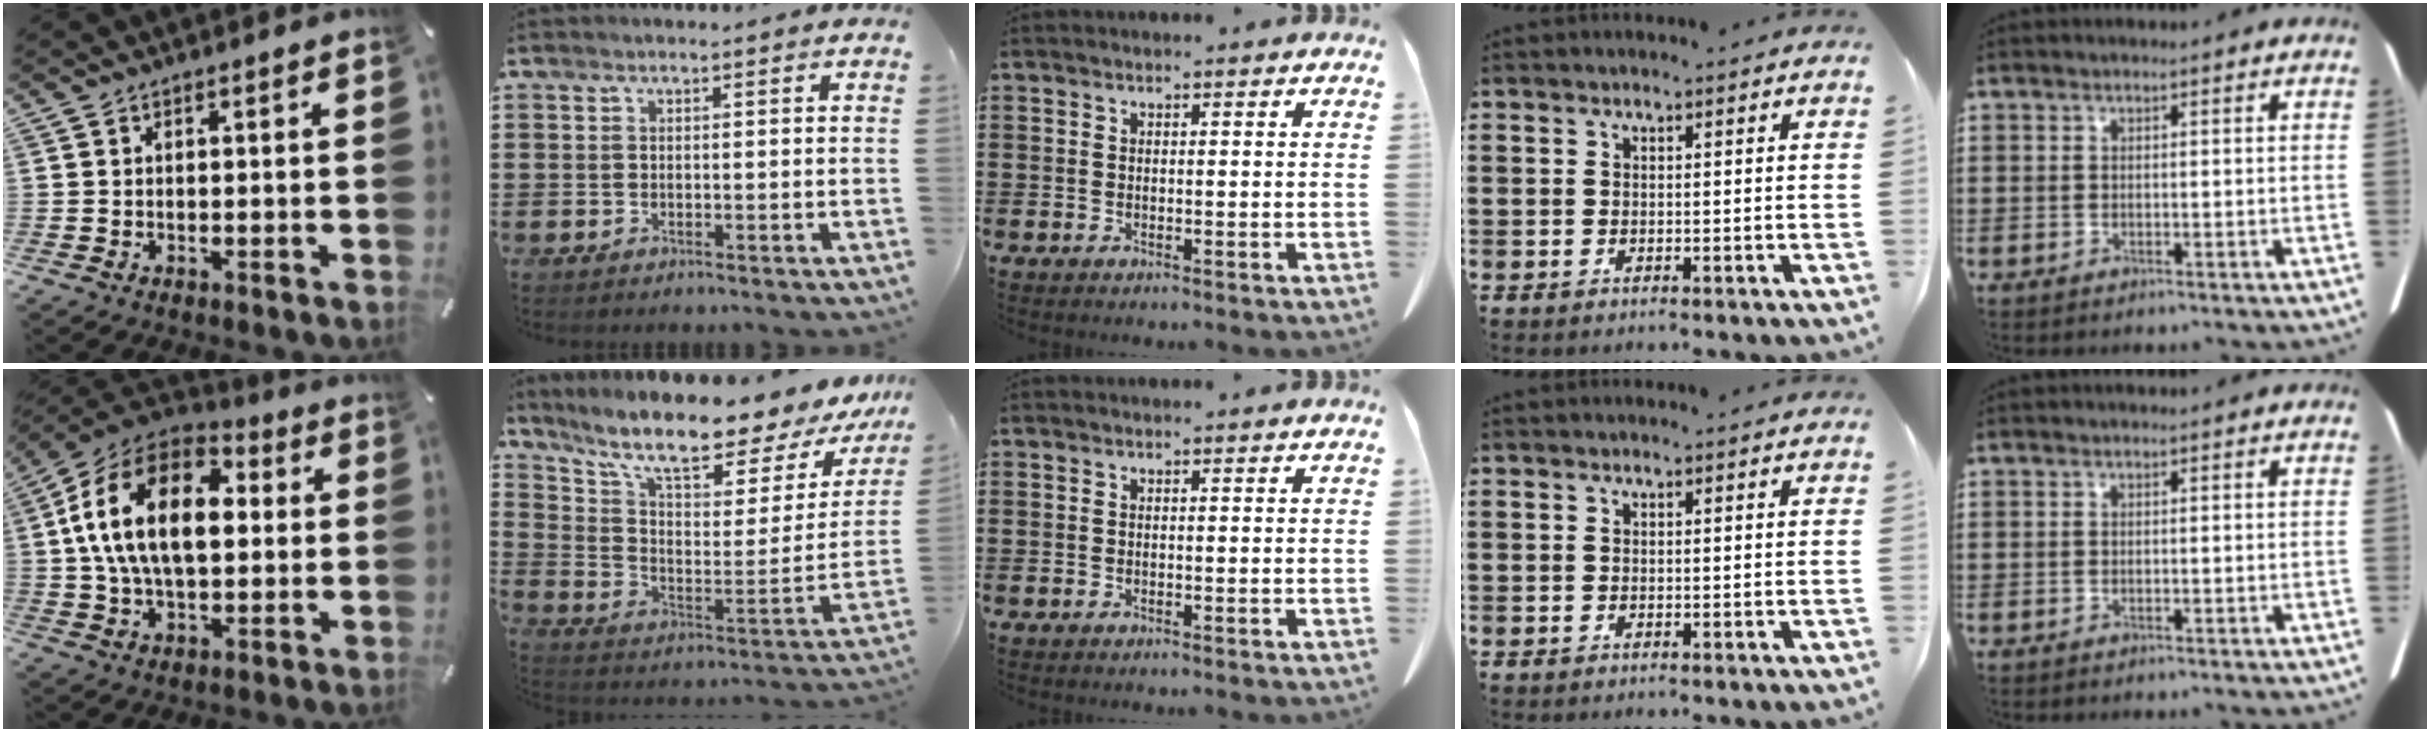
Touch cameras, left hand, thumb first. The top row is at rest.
{"thumb": {"total": 20.2, "force": [2.9, 12.7, 15.5], "torque": [-0.321, 0.007, 0.041]}, "index": {"total": 10.9, "force": [9.1, 1.8, 5.8], "torque": [-0.127, -0.074, 0.150]}}